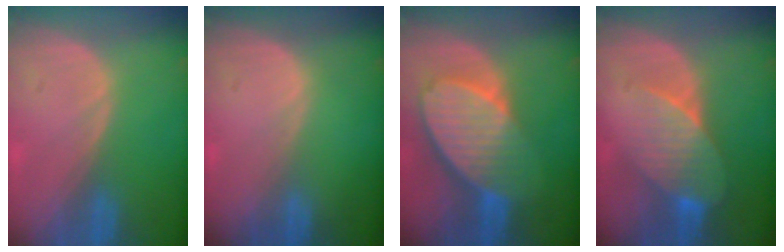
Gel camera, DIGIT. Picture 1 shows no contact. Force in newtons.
{"total": 0.0}
{"total": 10.4, "press": 9.1, "slide": 5.1}
{"total": 8.0, "press": 7.2, "slide": 3.4}